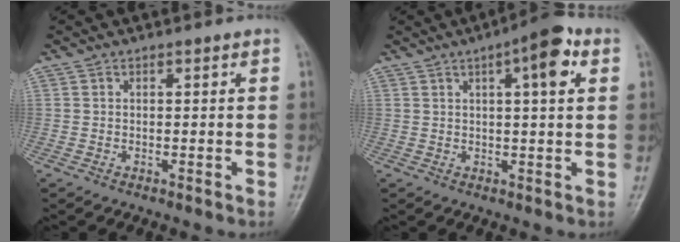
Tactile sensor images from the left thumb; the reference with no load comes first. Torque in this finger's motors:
{"motor_torque": [0.19, 0.25, 0.29, 0.10, 0.06]}